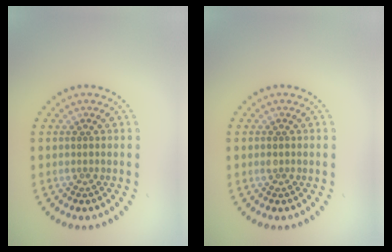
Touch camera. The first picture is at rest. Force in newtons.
{"total": 0.7, "press": 0.6, "slide": 0.1}